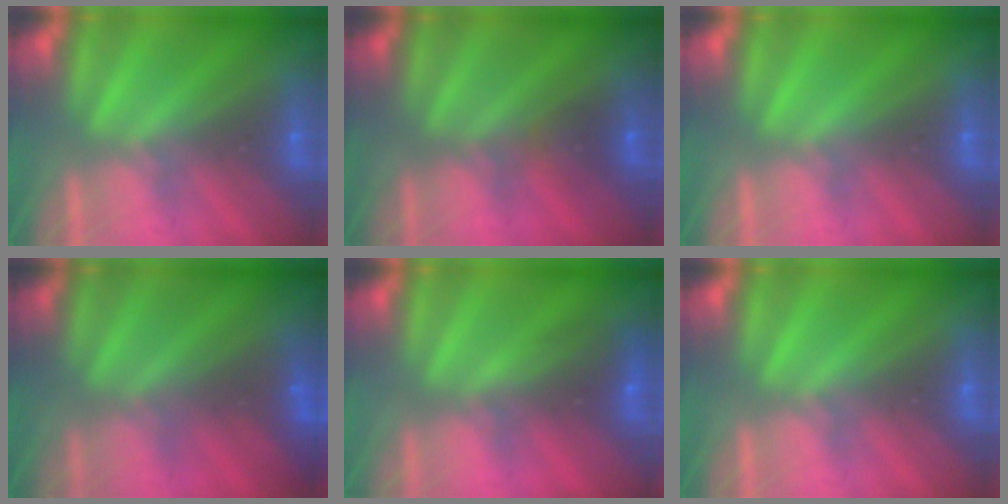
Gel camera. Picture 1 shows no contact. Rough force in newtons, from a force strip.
{"total": 2.3}
{"total": 0.0}
{"total": 1.5}
{"total": 2.6}
{"total": 0.0}